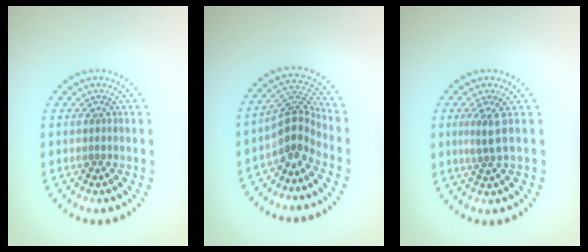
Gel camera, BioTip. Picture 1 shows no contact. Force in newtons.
{"total": 3.3, "press": 2.3, "slide": 2.4}
{"total": 1.9, "press": 1.3, "slide": 1.4}